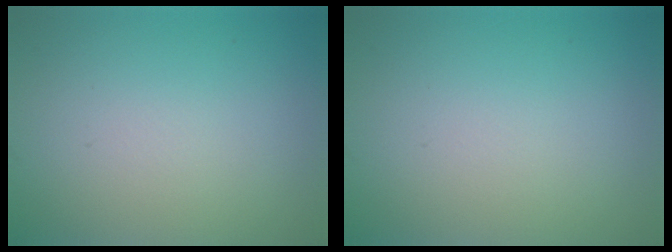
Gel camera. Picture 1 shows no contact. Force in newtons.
{"total": 0.0}